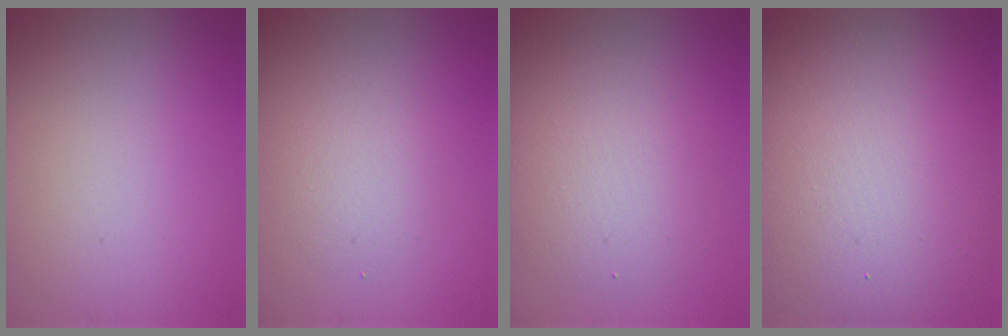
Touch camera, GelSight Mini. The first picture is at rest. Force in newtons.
{"total": 2.2, "press": 2.1, "slide": 0.2}
{"total": 4.4, "press": 4.4, "slide": 0.3}
{"total": 14.8, "press": 14.8, "slide": 0.7}